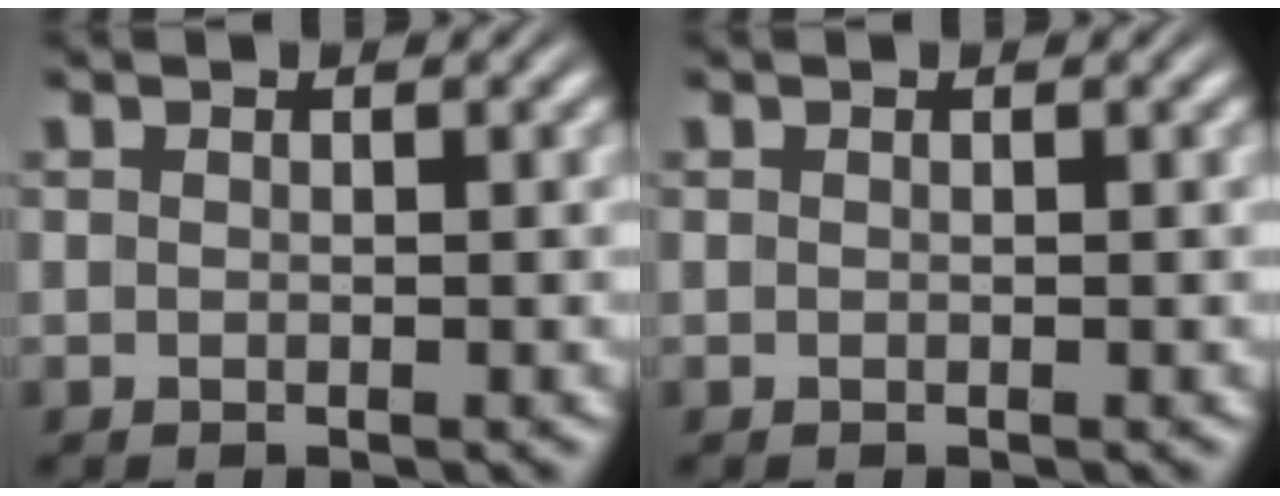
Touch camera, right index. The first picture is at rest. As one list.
[{"total": 0.0}]